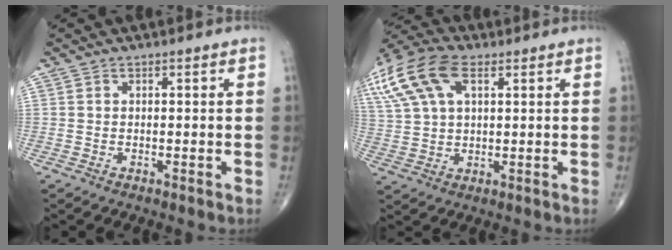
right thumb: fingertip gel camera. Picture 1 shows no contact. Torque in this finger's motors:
{"motor_torque": [-0.30, 1.66, 1.09, 0.46, 0.14]}